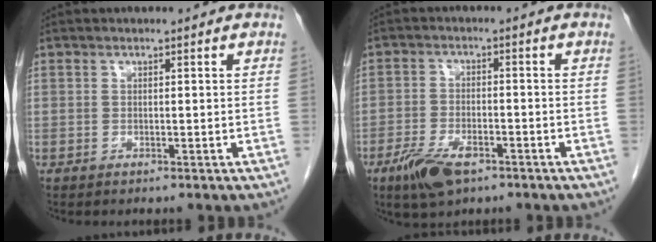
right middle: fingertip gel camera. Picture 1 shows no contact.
{"total": 6.9, "force": [-4.2, 2.8, 4.7], "torque": [-0.094, -0.009, -0.072]}